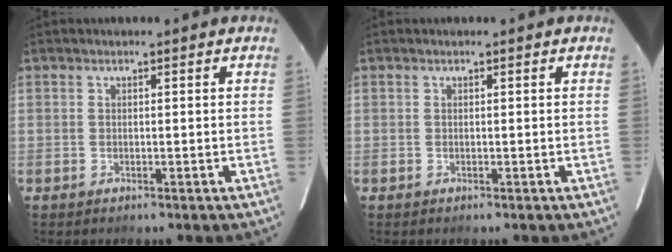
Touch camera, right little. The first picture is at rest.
{"total": 0.0}